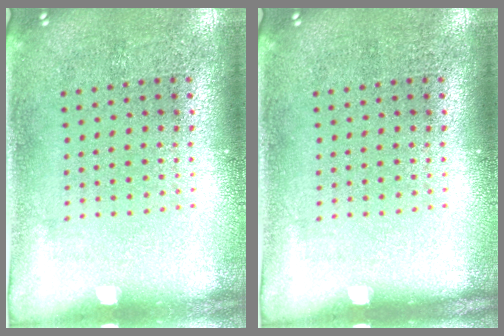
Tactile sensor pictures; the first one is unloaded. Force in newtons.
{"total": 0.0}